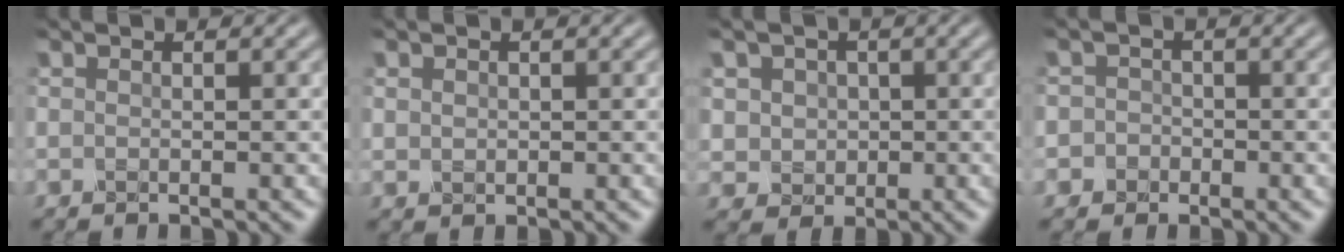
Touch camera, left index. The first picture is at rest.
{"total": 0.8, "force": [0.3, 0.7, 0.3], "torque": [-0.007, -0.002, 0.008]}
{"total": 3.2, "force": [0.6, 2.9, 1.1], "torque": [-0.019, 0.002, 0.009]}
{"total": 2.2, "force": [-0.6, 2.0, 0.4], "torque": [0.017, 0.010, -0.028]}